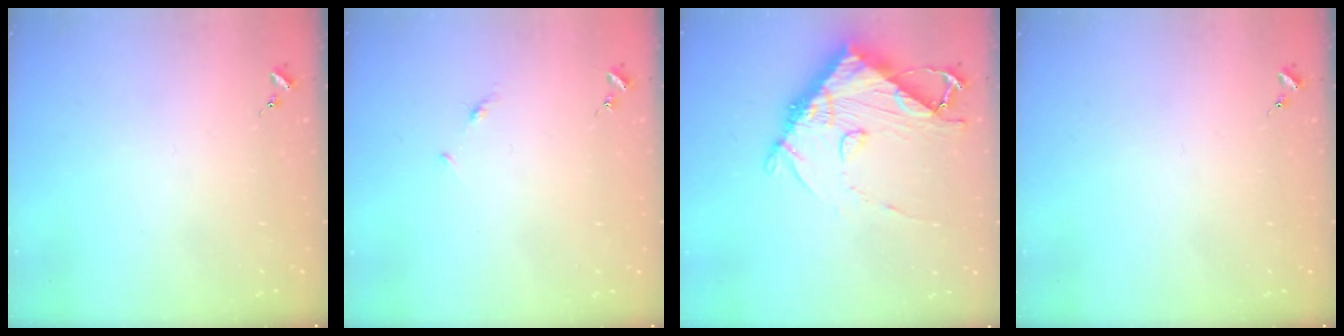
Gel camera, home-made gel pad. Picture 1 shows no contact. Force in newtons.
{"total": 3.9, "press": 3.8, "slide": 0.5}
{"total": 14.2, "press": 14.1, "slide": 1.7}
{"total": 0.0}